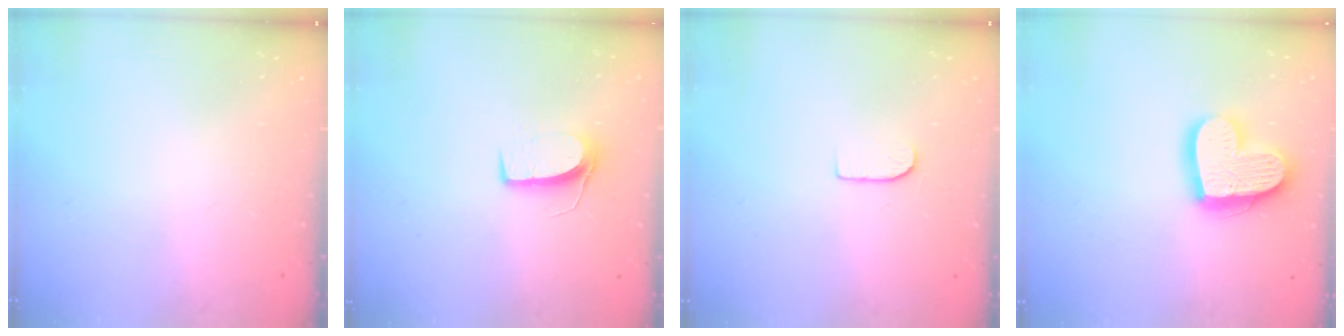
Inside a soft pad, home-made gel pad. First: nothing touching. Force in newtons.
{"total": 7.0, "press": 7.0, "slide": 0.4}
{"total": 5.5, "press": 5.5, "slide": 0.6}
{"total": 17.9, "press": 17.9, "slide": 1.4}